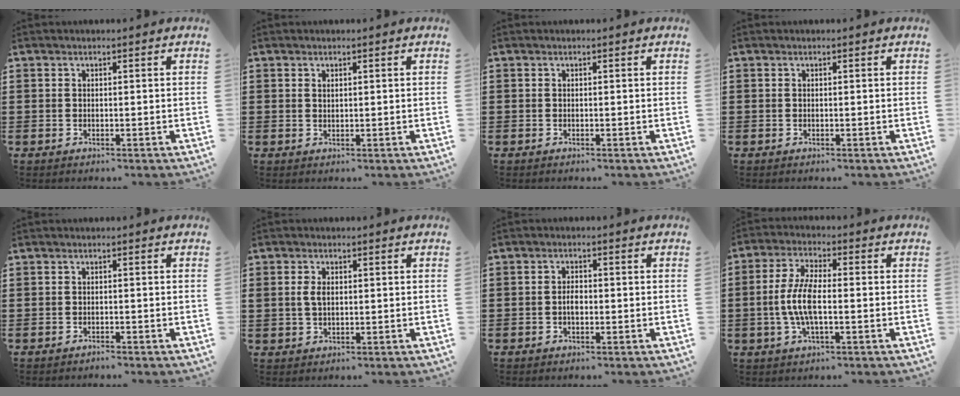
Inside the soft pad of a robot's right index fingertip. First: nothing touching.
{"total": 0.6, "force": [0.3, 0.4, 0.3], "torque": [-0.007, 0.003, 0.007]}
{"total": 0.0}
{"total": 0.0}
{"total": 0.7, "force": [-0.7, 0.0, 0.1], "torque": [-0.005, -0.002, -0.014]}
{"total": 2.6, "force": [0.4, 1.6, 2.0], "torque": [-0.051, 0.006, 0.003]}
{"total": 1.9, "force": [-0.3, 1.1, 1.5], "torque": [-0.030, 0.002, -0.007]}
{"total": 6.8, "force": [-1.1, 2.3, 6.3], "torque": [-0.146, -0.007, -0.029]}